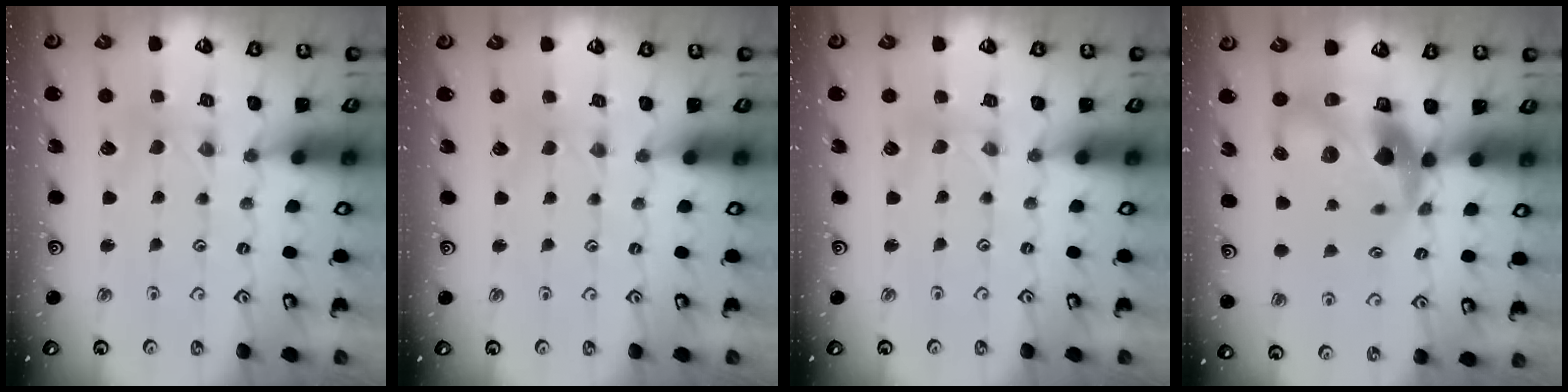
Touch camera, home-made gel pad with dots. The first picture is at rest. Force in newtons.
{"total": 0.0}
{"total": 1.2, "press": 1.2, "slide": 0.1}
{"total": 15.8, "press": 15.7, "slide": 2.1}